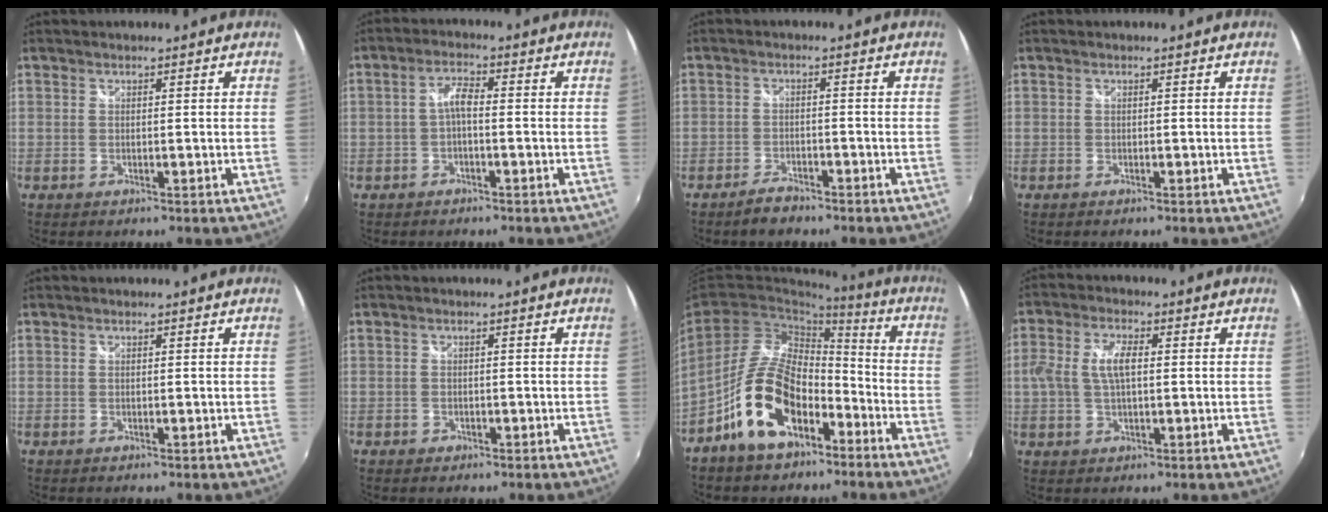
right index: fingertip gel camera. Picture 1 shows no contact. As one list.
[{"total": 3.0, "force": [-0.9, 0.7, 2.8], "torque": [-0.059, 0.010, -0.018]}, {"total": 3.4, "force": [-2.9, 1.2, 1.3], "torque": [-0.040, 0.003, -0.052]}, {"total": 0.0}, {"total": 0.0}, {"total": 1.4, "force": [-0.7, 1.1, 0.3], "torque": [-0.008, 0.001, -0.009]}, {"total": 13.7, "force": [-8.0, 7.1, 8.6], "torque": [-0.163, 0.021, -0.131]}, {"total": 6.6, "force": [0.3, 3.0, 5.8], "torque": [-0.116, 0.007, 0.009]}]